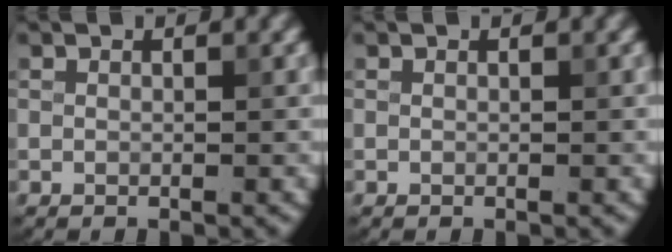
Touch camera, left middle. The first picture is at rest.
{"total": 0.0}